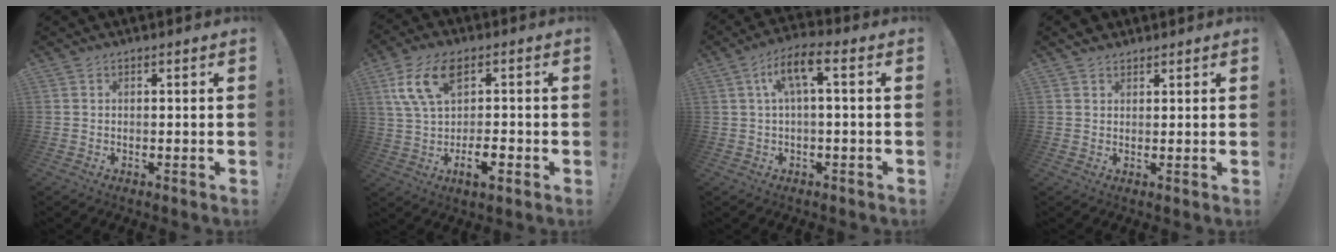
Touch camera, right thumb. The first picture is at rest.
{"total": 13.3, "force": [-0.1, 7.5, 11.0], "torque": [-0.212, 0.006, -0.001]}
{"total": 7.9, "force": [1.3, 1.8, 7.6], "torque": [-0.138, 0.007, 0.023]}
{"total": 2.4, "force": [1.9, 1.4, 0.4], "torque": [0.005, -0.012, 0.034]}